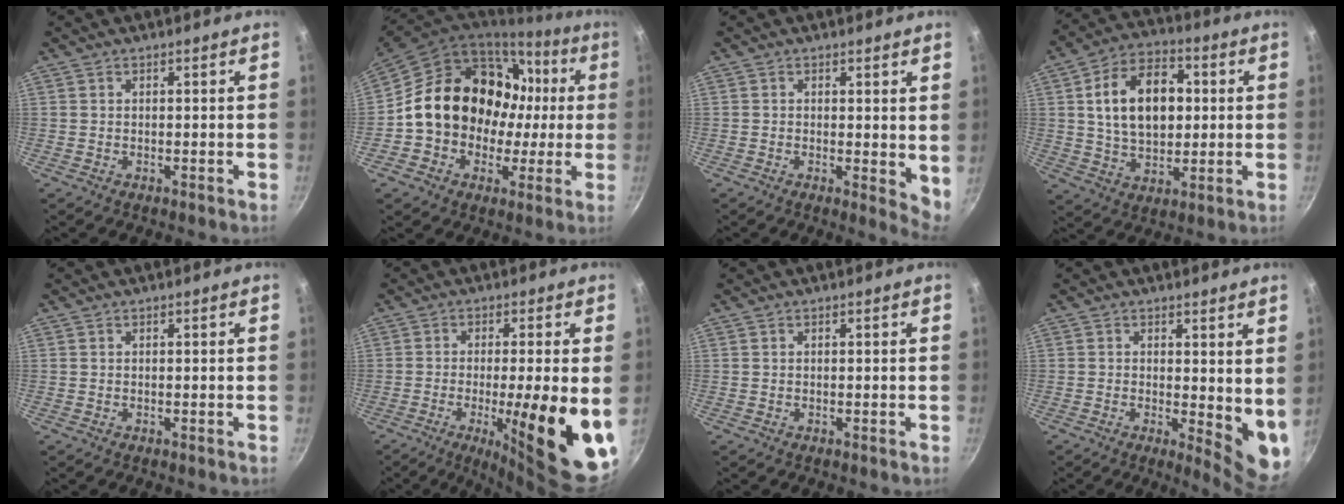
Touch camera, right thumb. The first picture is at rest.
{"total": 20.6, "force": [1.3, 16.9, 11.7], "torque": [-0.169, 0.052, 0.029]}
{"total": 4.5, "force": [0.7, 2.1, 3.9], "torque": [-0.044, -0.007, 0.008]}
{"total": 16.2, "force": [2.5, 10.6, 11.9], "torque": [-0.168, 0.010, 0.038]}
{"total": 0.0}
{"total": 18.4, "force": [-3.7, 3.7, 17.6], "torque": [-0.238, -0.014, -0.051]}
{"total": 0.0}
{"total": 7.9, "force": [0.8, 3.4, 7.1], "torque": [-0.077, -0.023, 0.011]}